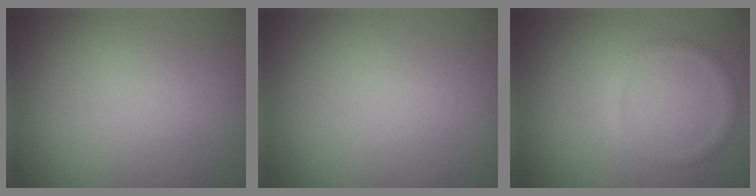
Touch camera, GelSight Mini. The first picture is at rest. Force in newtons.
{"total": 0.0}
{"total": 1.1, "press": 1.1, "slide": 0.0}